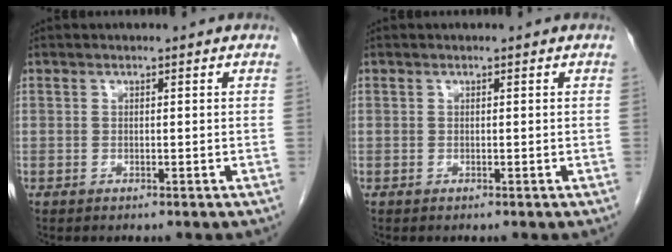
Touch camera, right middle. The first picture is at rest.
{"total": 0.0}